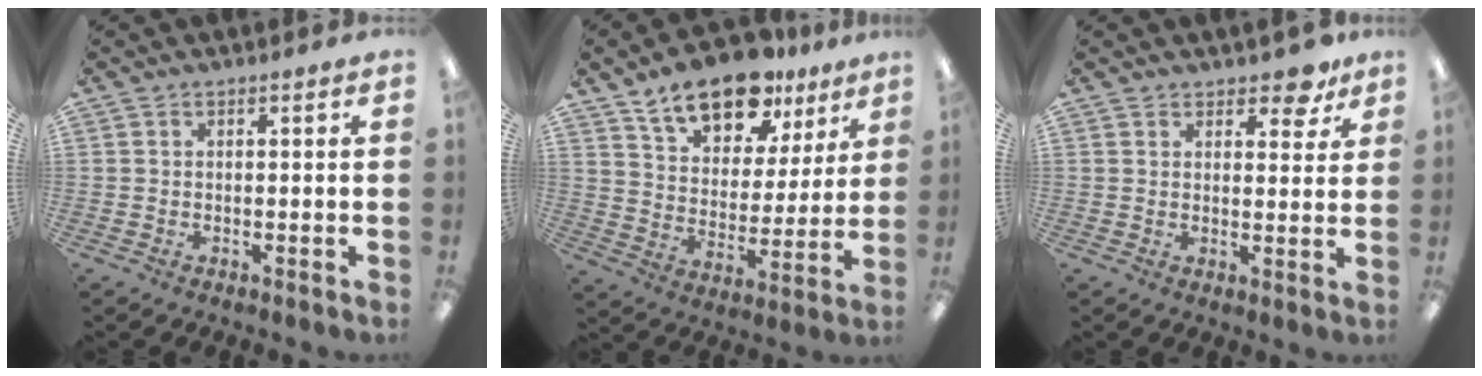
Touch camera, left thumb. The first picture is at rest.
{"total": 16.1, "force": [12.0, 7.8, 7.4], "torque": [-0.113, -0.069, 0.211]}
{"total": 5.9, "force": [4.6, 2.7, 2.7], "torque": [-0.022, -0.024, 0.077]}